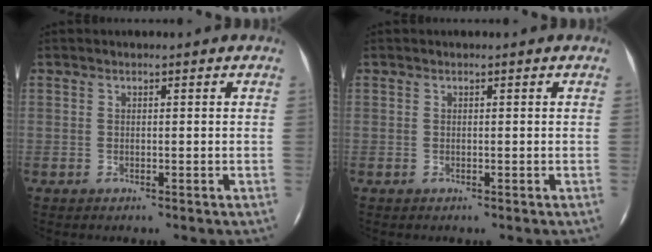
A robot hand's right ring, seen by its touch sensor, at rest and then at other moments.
{"total": 0.0}